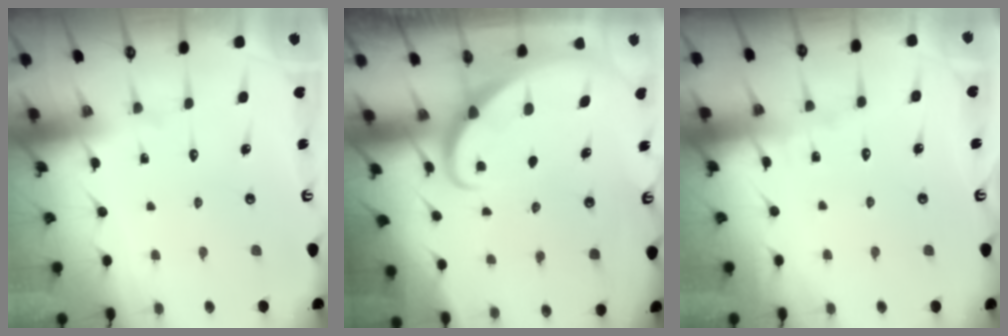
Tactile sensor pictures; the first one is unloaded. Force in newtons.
{"total": 1.8, "press": 1.8, "slide": 0.2}
{"total": 2.5, "press": 2.5, "slide": 0.2}